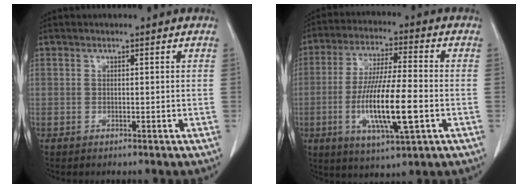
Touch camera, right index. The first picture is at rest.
{"total": 13.8, "force": [-3.3, 1.7, 13.3], "torque": [-0.257, -0.014, -0.060]}